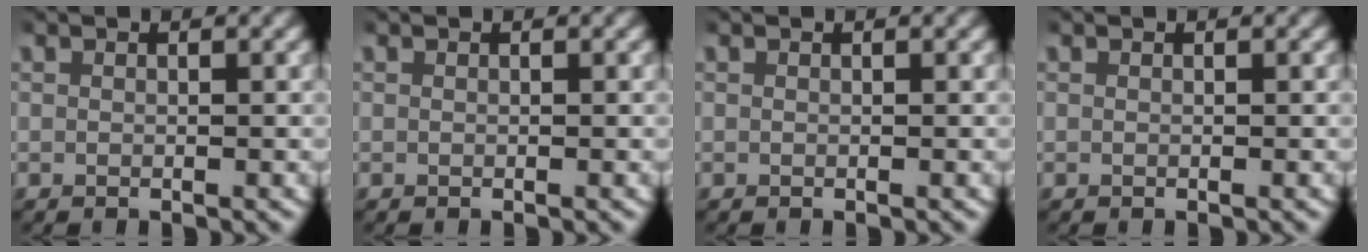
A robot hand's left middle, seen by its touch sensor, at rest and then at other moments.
{"total": 0.0}
{"total": 0.0}
{"total": 0.0}